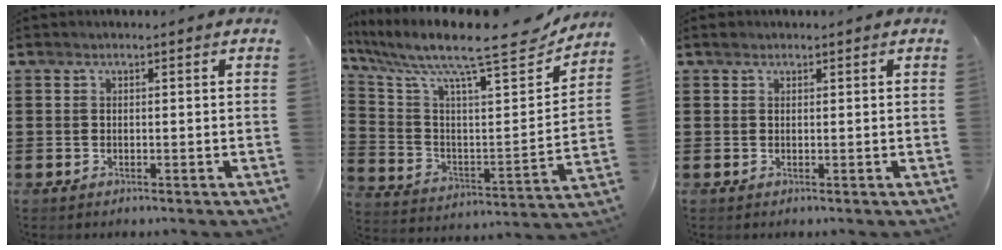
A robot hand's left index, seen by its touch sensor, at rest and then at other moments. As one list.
[{"total": 12.2, "force": [9.8, 1.8, 7.2], "torque": [-0.165, -0.068, 0.153]}, {"total": 0.6, "force": [0.4, 0.4, 0.1], "torque": [-0.002, 0.003, 0.009]}]